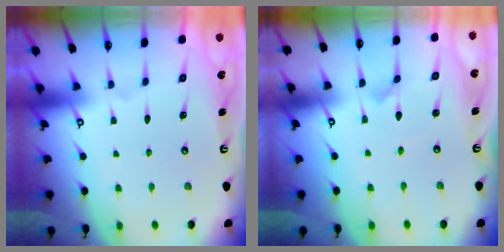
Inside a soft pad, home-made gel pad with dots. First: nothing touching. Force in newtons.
{"total": 0.8, "press": 0.8, "slide": 0.0}